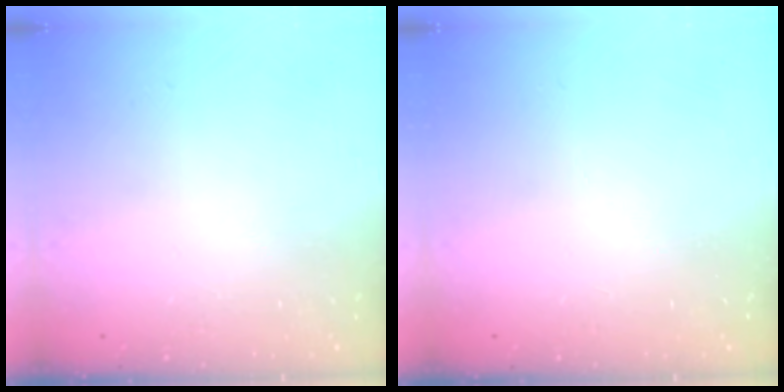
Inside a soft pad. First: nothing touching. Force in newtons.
{"total": 0.0}